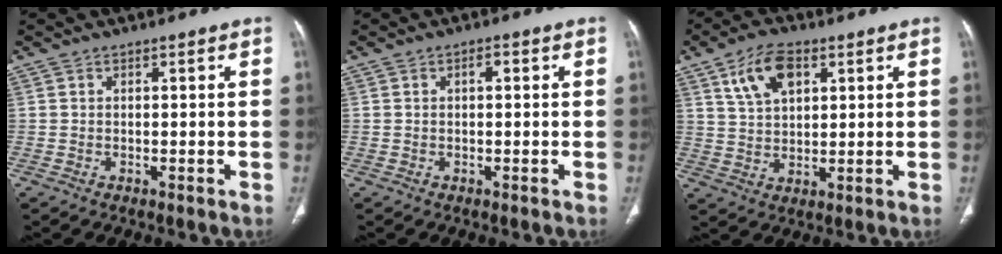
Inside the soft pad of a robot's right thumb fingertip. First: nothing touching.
{"total": 1.4, "force": [0.3, 0.6, 1.2], "torque": [-0.021, 0.005, 0.004]}
{"total": 9.1, "force": [4.2, 5.0, 6.2], "torque": [-0.100, -0.010, 0.082]}